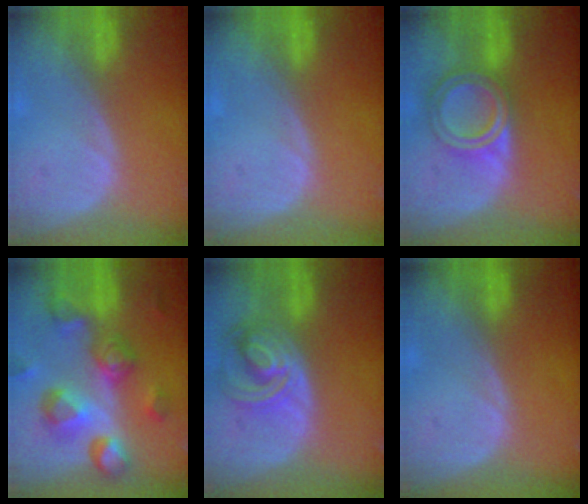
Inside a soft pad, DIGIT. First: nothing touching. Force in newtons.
{"total": 0.0}
{"total": 6.8, "press": 6.0, "slide": 3.2}
{"total": 11.0, "press": 9.8, "slide": 4.9}
{"total": 8.3, "press": 7.1, "slide": 4.2}
{"total": 0.0}